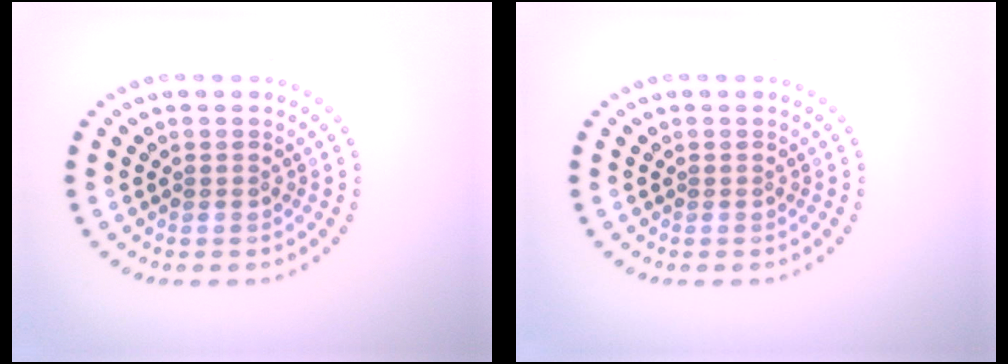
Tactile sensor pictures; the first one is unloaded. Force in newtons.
{"total": 0.0}